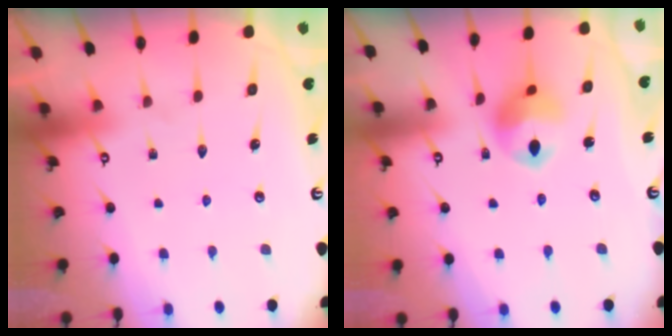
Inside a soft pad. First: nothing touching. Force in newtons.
{"total": 10.5, "press": 10.4, "slide": 1.5}